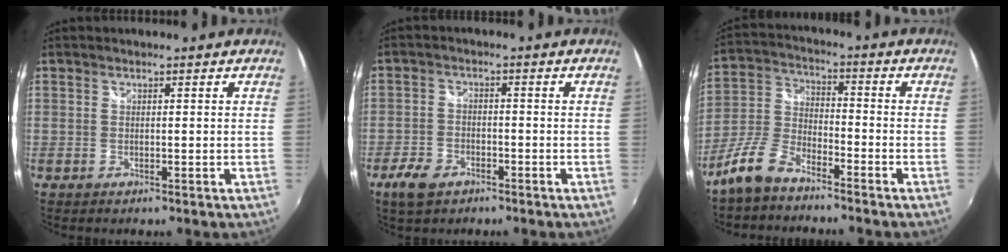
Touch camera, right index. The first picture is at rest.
{"total": 6.3, "force": [-4.2, 3.7, 2.9], "torque": [-0.084, -0.004, -0.076]}
{"total": 8.9, "force": [-6.7, 3.7, 4.5], "torque": [-0.111, 0.008, -0.138]}